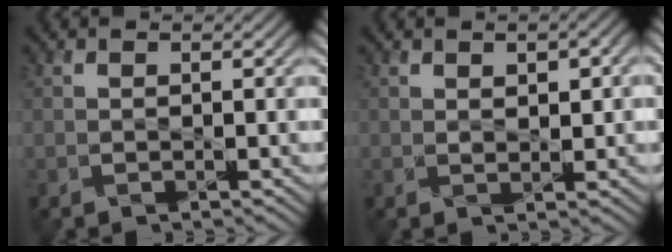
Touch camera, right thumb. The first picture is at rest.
{"total": 3.3, "force": [1.2, 1.5, 2.7], "torque": [-0.043, -0.002, 0.025]}